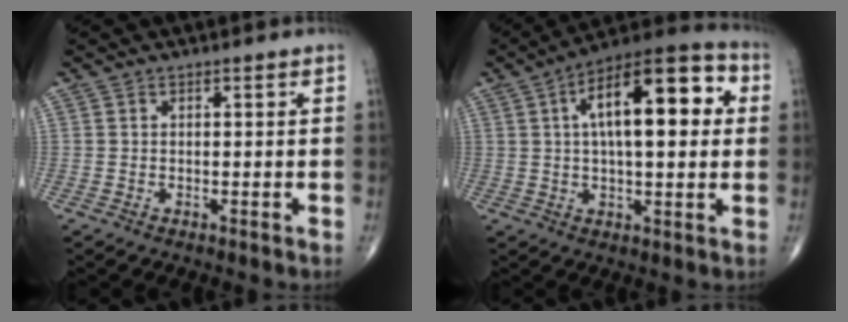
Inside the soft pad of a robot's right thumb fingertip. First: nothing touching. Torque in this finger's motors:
{"motor_torque": [1.06, 3.95, 1.95, 0.37, 0.15]}